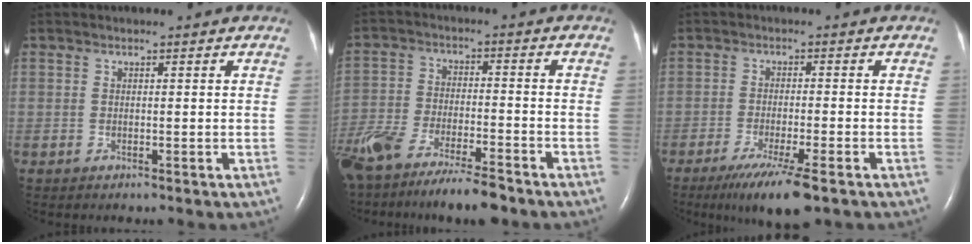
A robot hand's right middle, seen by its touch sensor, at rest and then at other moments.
{"total": 16.9, "force": [-13.4, 3.2, 9.7], "torque": [-0.208, -0.032, -0.230]}
{"total": 8.3, "force": [-5.4, 0.4, 6.3], "torque": [-0.109, -0.022, -0.085]}